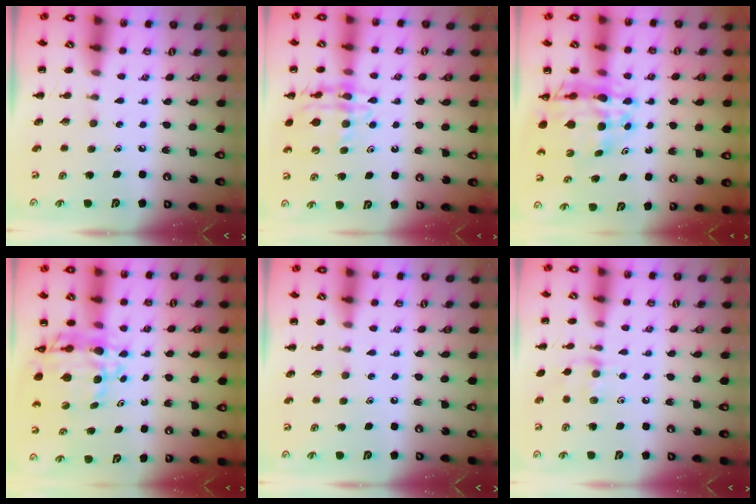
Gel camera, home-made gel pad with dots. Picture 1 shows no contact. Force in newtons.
{"total": 13.1, "press": 12.9, "slide": 2.7}
{"total": 14.9, "press": 14.4, "slide": 4.1}
{"total": 8.8, "press": 7.9, "slide": 3.9}
{"total": 0.0}
{"total": 6.6, "press": 6.4, "slide": 1.6}